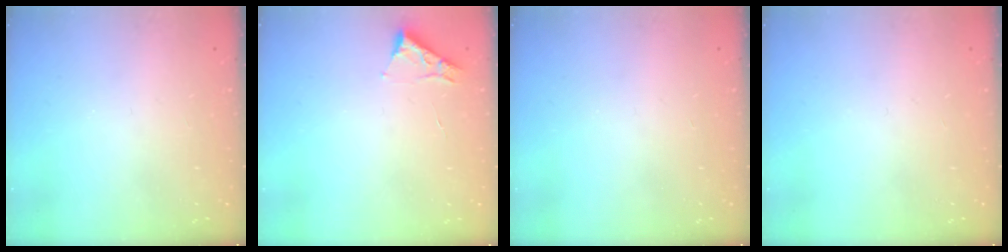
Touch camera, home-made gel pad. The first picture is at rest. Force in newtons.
{"total": 3.3, "press": 3.3, "slide": 0.5}
{"total": 0.0}
{"total": 0.0}